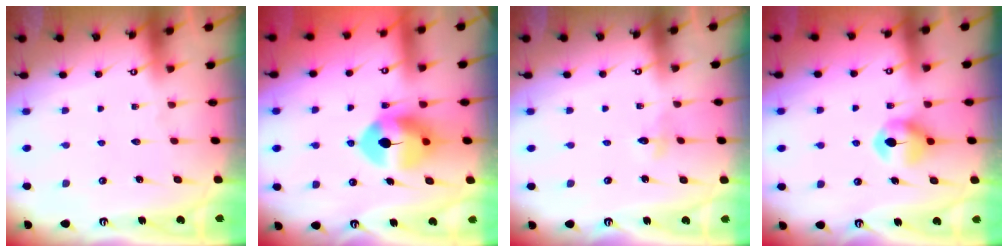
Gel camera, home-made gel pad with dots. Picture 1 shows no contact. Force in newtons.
{"total": 10.9, "press": 10.8, "slide": 1.4}
{"total": 2.6, "press": 2.6, "slide": 0.3}
{"total": 7.1, "press": 7.1, "slide": 0.4}